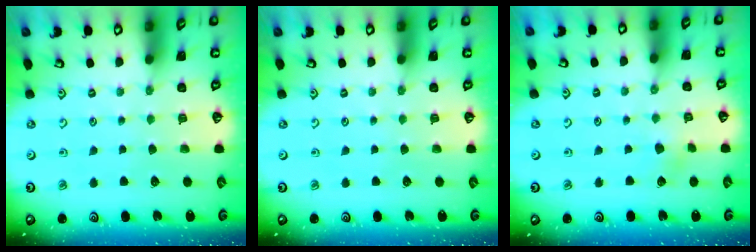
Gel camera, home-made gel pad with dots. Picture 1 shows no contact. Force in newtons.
{"total": 0.0}
{"total": 1.8, "press": 1.8, "slide": 0.2}